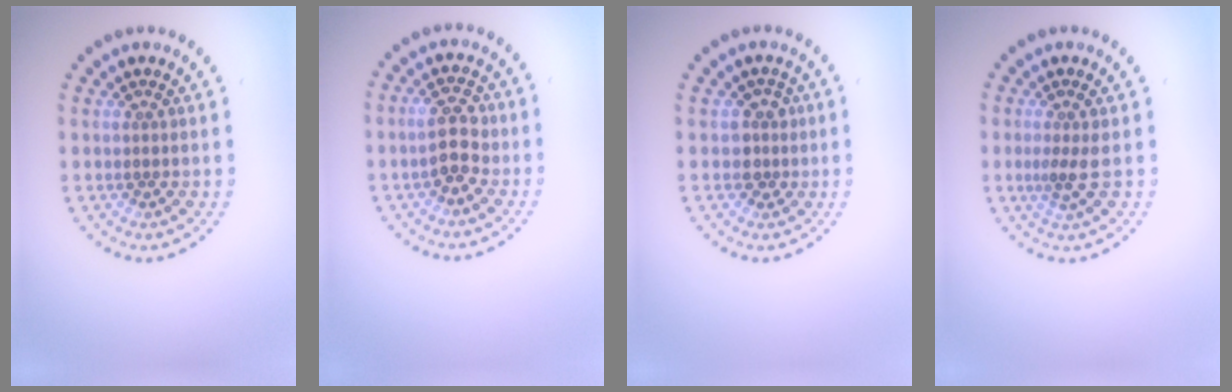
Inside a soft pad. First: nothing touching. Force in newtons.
{"total": 3.0, "press": 3.0, "slide": 0.4}
{"total": 1.8, "press": 1.5, "slide": 1.0}
{"total": 1.5, "press": 1.2, "slide": 0.9}